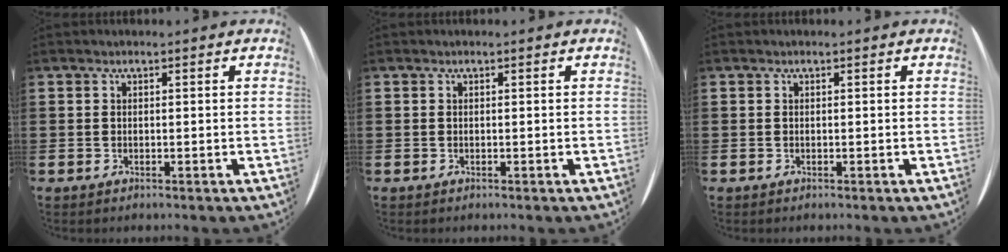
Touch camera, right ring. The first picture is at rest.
{"total": 0.0}
{"total": 0.0}